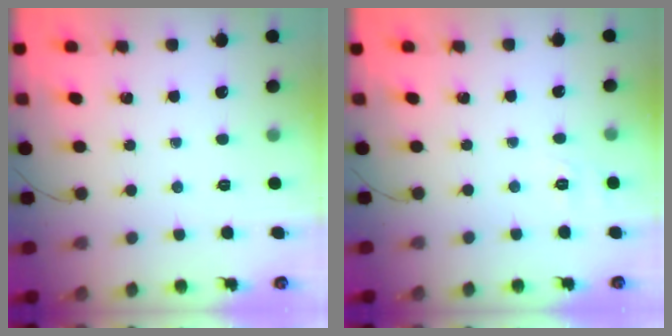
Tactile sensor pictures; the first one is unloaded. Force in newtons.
{"total": 4.3, "press": 4.1, "slide": 1.5}